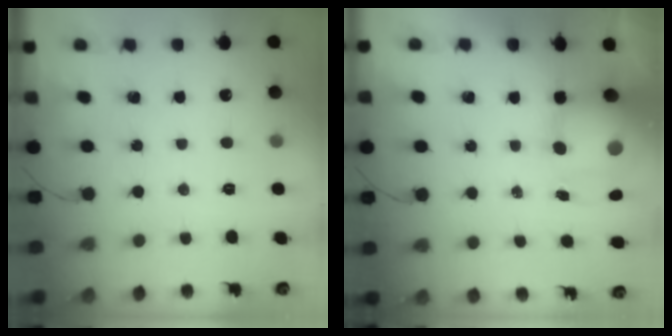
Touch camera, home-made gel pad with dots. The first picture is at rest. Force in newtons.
{"total": 11.6, "press": 11.1, "slide": 3.4}